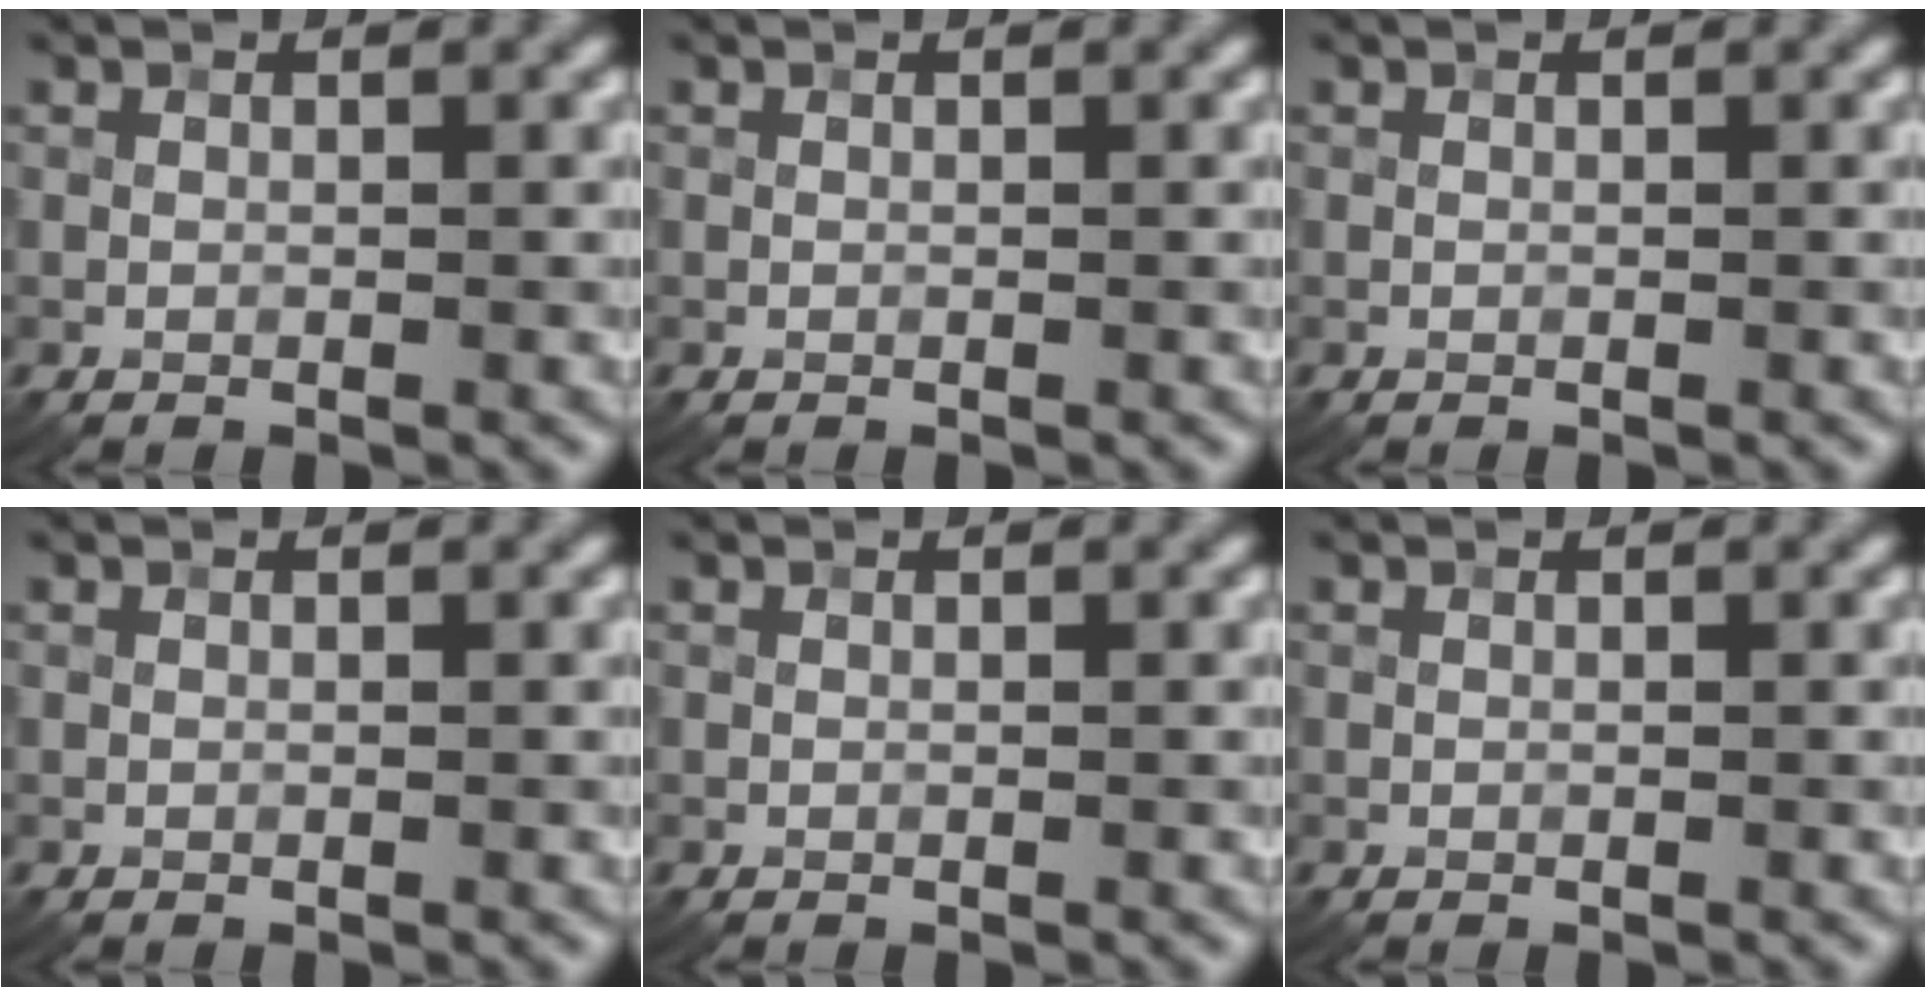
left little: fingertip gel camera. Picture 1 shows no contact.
{"total": 0.0}
{"total": 0.0}
{"total": 0.0}
{"total": 0.0}
{"total": 0.0}